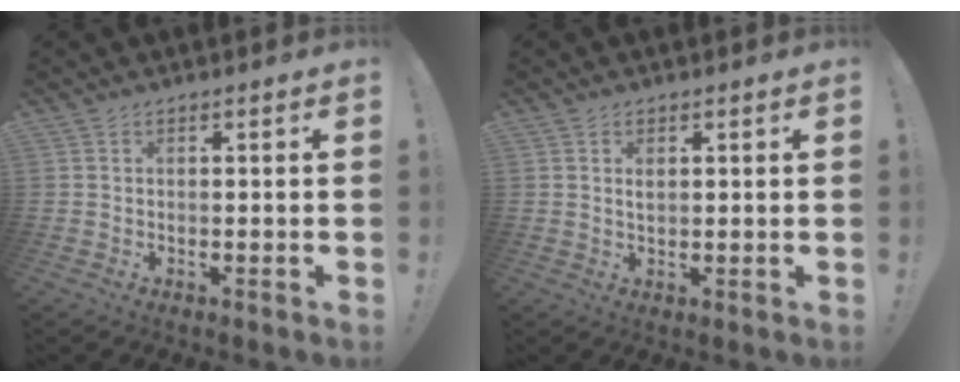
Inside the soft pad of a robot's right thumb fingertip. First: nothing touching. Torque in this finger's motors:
{"motor_torque": [0.00, 0.06, -0.16, 0.09, 0.02]}